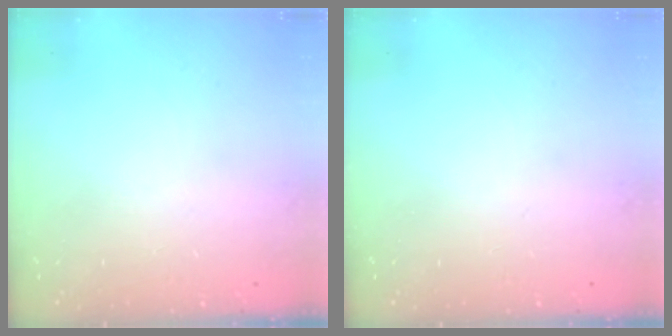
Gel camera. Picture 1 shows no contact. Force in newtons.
{"total": 0.0}